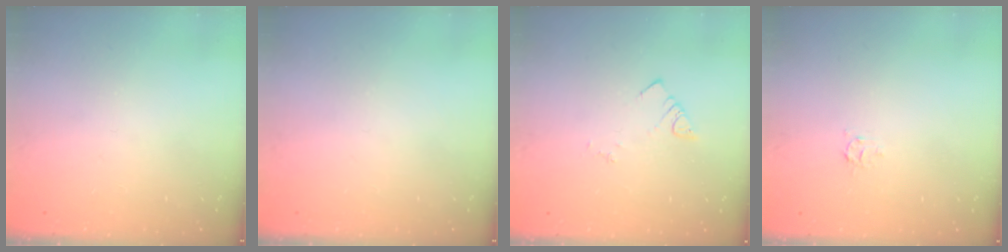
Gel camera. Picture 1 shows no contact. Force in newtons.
{"total": 0.0}
{"total": 2.1, "press": 2.0, "slide": 0.4}
{"total": 3.6, "press": 3.6, "slide": 0.3}